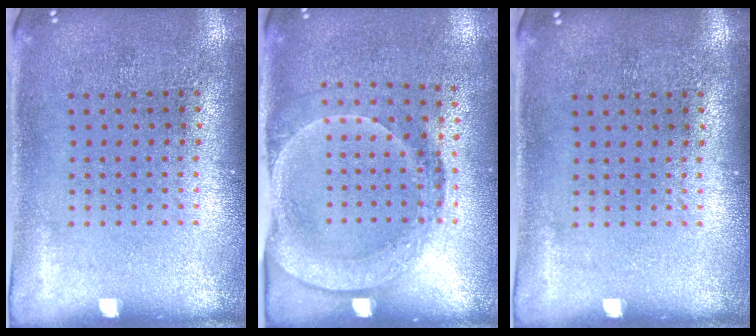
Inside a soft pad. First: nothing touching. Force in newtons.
{"total": 1.7, "press": 1.4, "slide": 1.1}
{"total": 0.0}